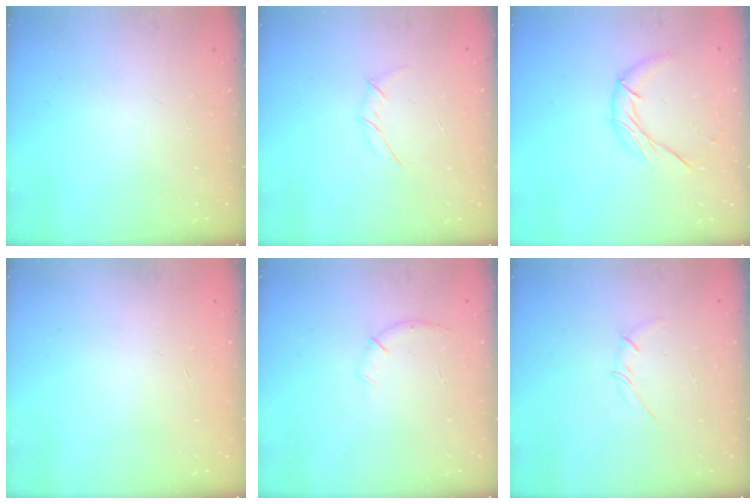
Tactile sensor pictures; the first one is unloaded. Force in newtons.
{"total": 4.1, "press": 3.9, "slide": 1.1}
{"total": 8.3, "press": 8.3, "slide": 0.4}
{"total": 0.0}
{"total": 5.6, "press": 5.5, "slide": 1.2}
{"total": 2.7, "press": 2.6, "slide": 0.6}